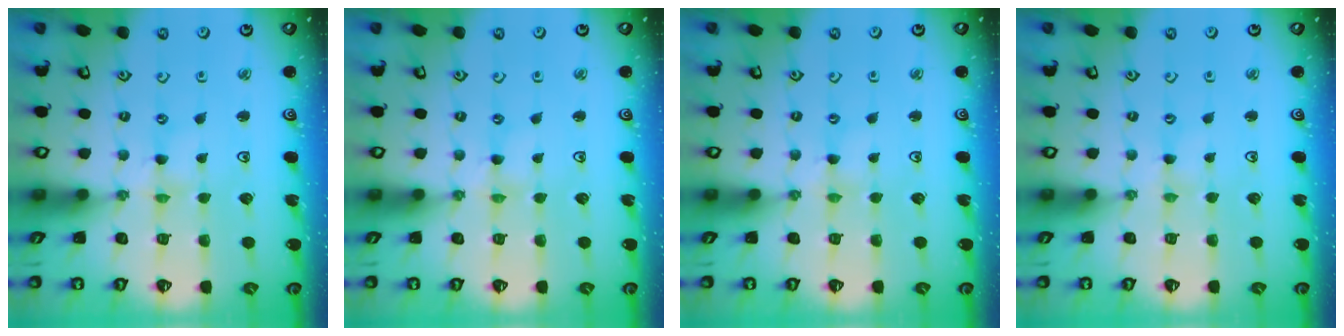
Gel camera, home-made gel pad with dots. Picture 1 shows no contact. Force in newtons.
{"total": 0.0}
{"total": 2.4, "press": 2.3, "slide": 0.4}
{"total": 0.7, "press": 0.7, "slide": 0.1}